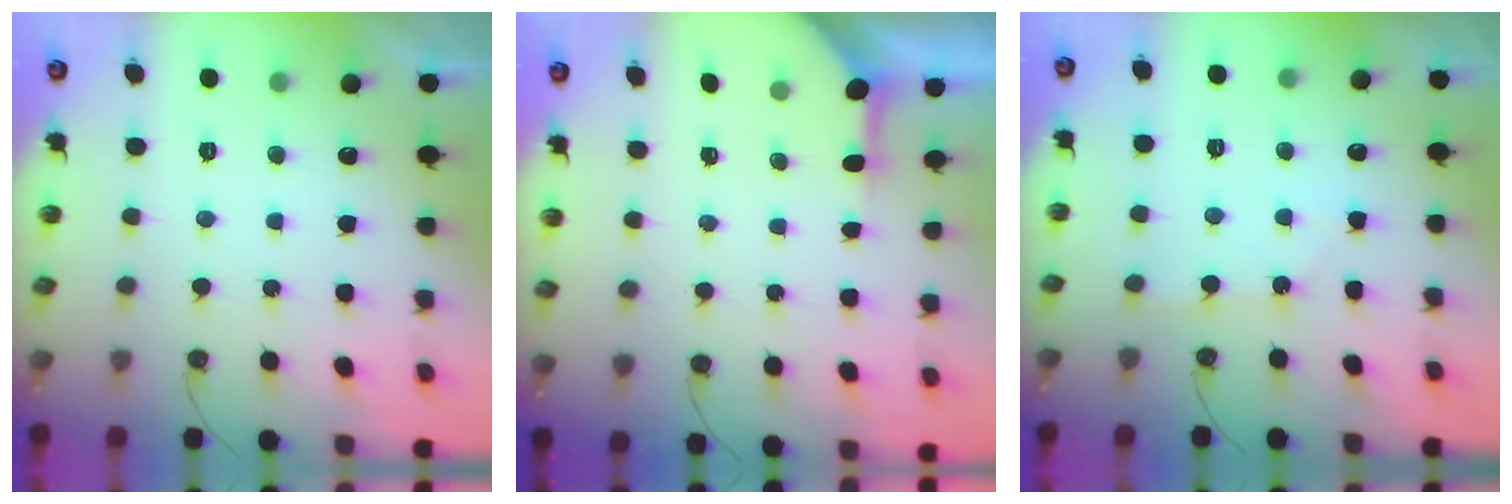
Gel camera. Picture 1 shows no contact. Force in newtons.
{"total": 3.5, "press": 3.5, "slide": 0.5}
{"total": 4.2, "press": 4.2, "slide": 0.5}